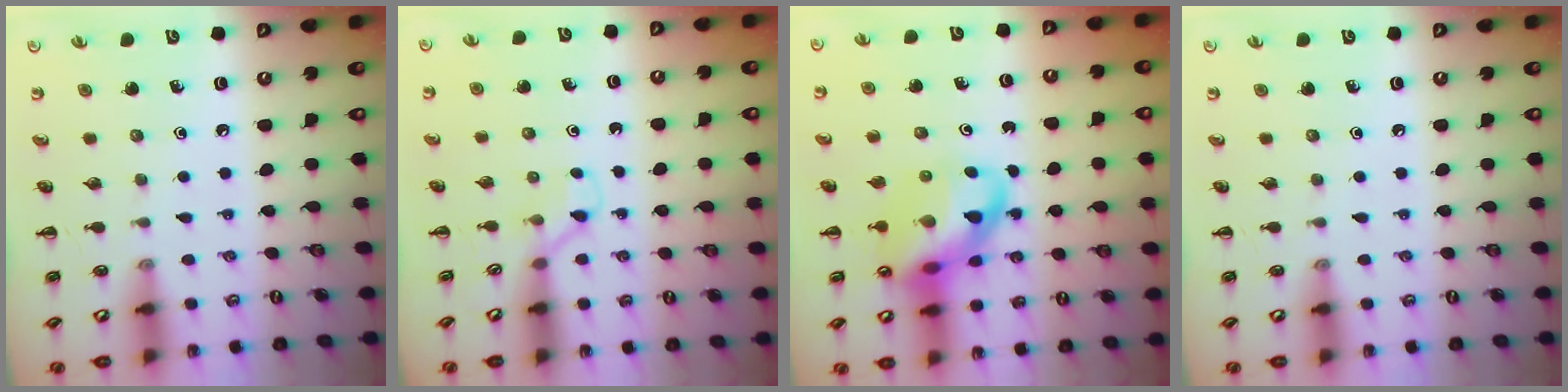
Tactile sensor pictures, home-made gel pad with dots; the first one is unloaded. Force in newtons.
{"total": 2.8, "press": 2.6, "slide": 1.0}
{"total": 14.2, "press": 13.7, "slide": 3.7}
{"total": 0.0}